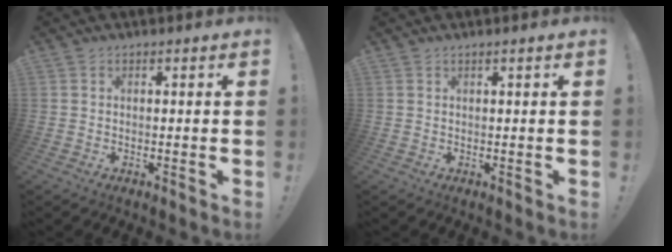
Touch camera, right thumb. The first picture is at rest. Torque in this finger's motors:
{"motor_torque": [-0.03, 0.10, -0.13, -0.11, 0.11]}